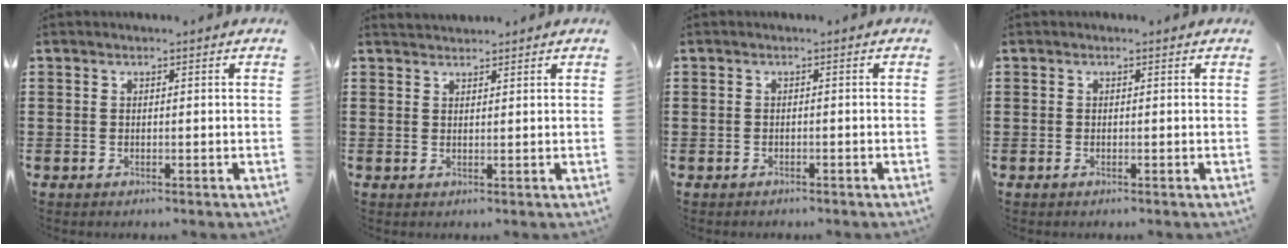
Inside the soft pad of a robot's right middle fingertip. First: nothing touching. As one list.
[{"total": 1.5, "force": [1.5, 0.4, -0.1], "torque": [-0.003, 0.004, 0.029]}, {"total": 0.8, "force": [-0.7, 0.4, -0.1], "torque": [0.000, 0.001, -0.015]}, {"total": 0.0}]